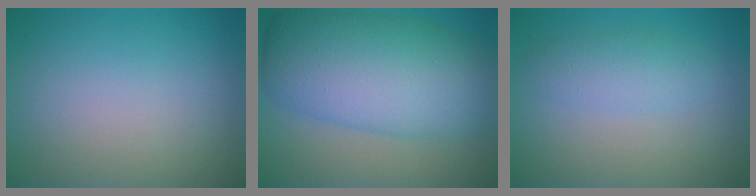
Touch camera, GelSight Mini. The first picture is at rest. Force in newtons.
{"total": 11.1, "press": 11.1, "slide": 0.2}
{"total": 2.4, "press": 2.4, "slide": 0.0}